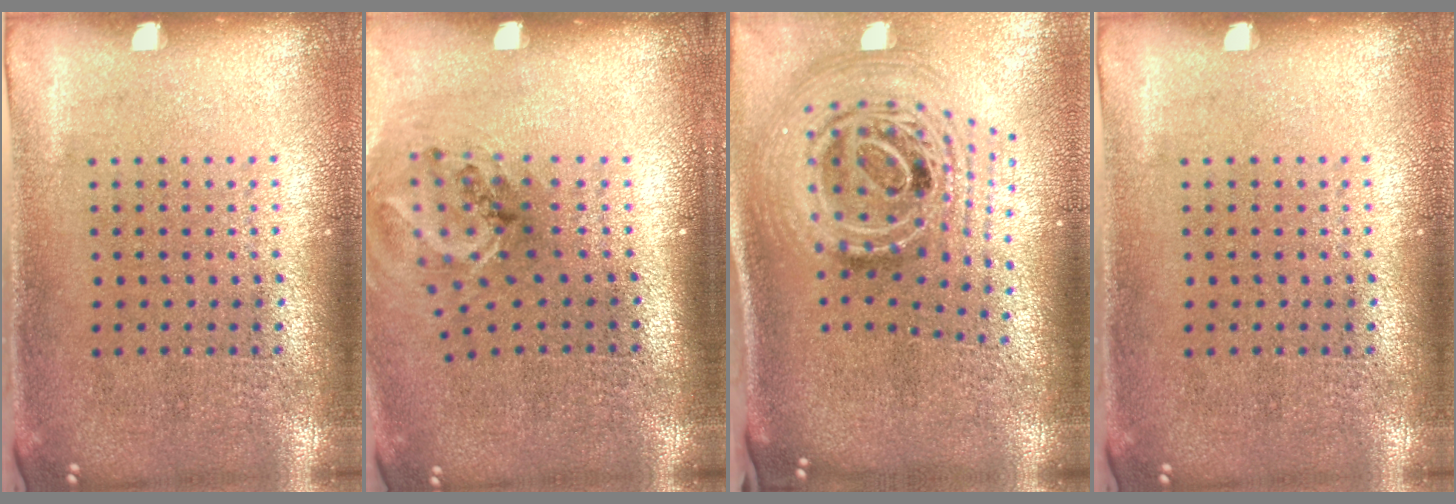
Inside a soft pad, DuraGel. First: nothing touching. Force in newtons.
{"total": 1.3, "press": 1.1, "slide": 0.7}
{"total": 2.9, "press": 2.0, "slide": 2.1}
{"total": 0.0}